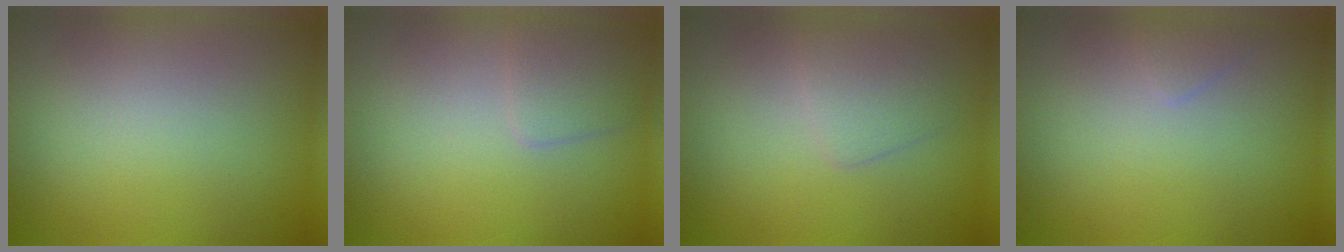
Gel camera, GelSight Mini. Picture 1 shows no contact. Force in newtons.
{"total": 1.8, "press": 1.8, "slide": 0.0}
{"total": 1.9, "press": 1.9, "slide": 0.0}
{"total": 0.7, "press": 0.7, "slide": 0.0}